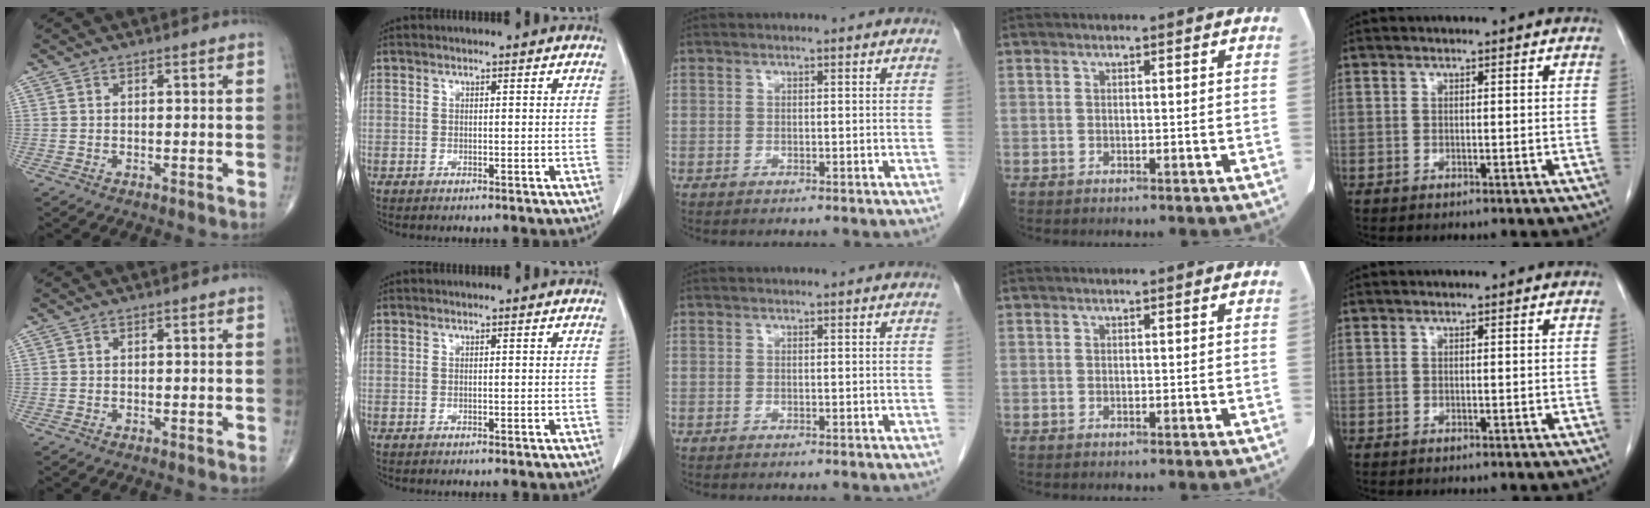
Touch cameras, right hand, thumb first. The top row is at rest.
{}